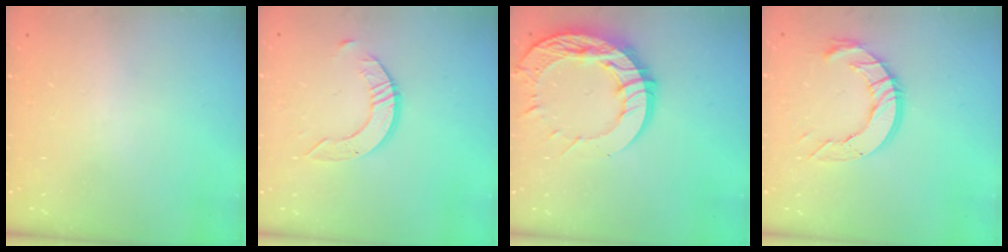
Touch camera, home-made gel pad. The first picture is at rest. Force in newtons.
{"total": 5.3, "press": 5.3, "slide": 0.5}
{"total": 15.9, "press": 15.8, "slide": 1.4}
{"total": 10.6, "press": 10.5, "slide": 0.9}